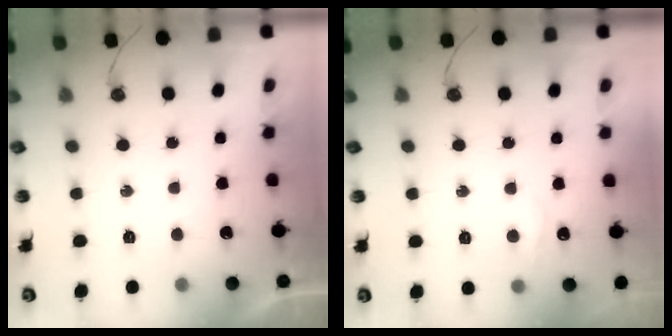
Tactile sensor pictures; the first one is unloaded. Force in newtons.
{"total": 3.3, "press": 3.2, "slide": 0.6}